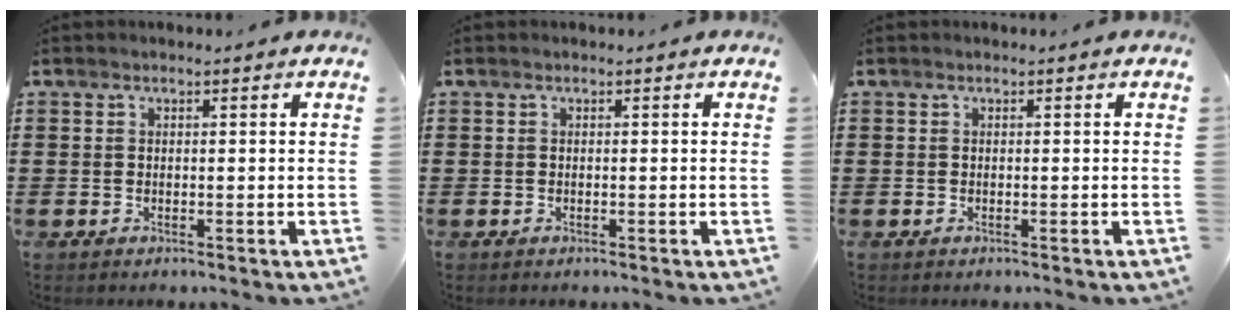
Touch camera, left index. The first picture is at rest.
{"total": 0.0}
{"total": 0.0}